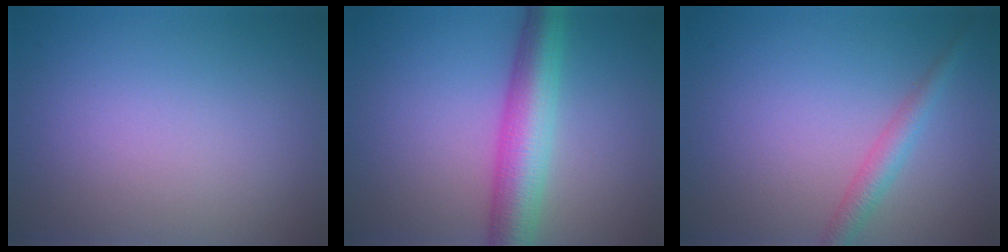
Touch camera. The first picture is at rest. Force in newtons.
{"total": 6.4, "press": 6.4, "slide": 0.3}
{"total": 2.2, "press": 2.2, "slide": 0.1}